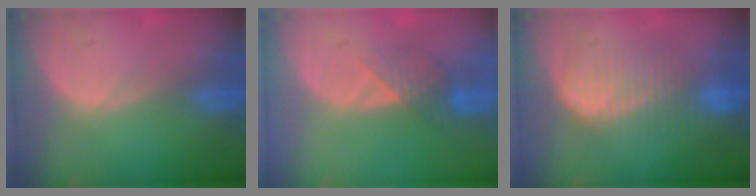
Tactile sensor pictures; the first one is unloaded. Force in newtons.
{"total": 3.9, "press": 3.8, "slide": 1.1}
{"total": 7.5, "press": 7.5, "slide": 0.2}